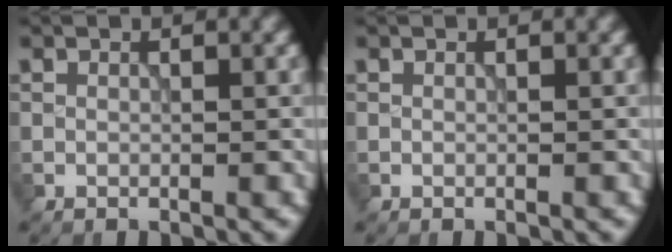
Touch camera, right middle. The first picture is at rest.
{"total": 0.0}